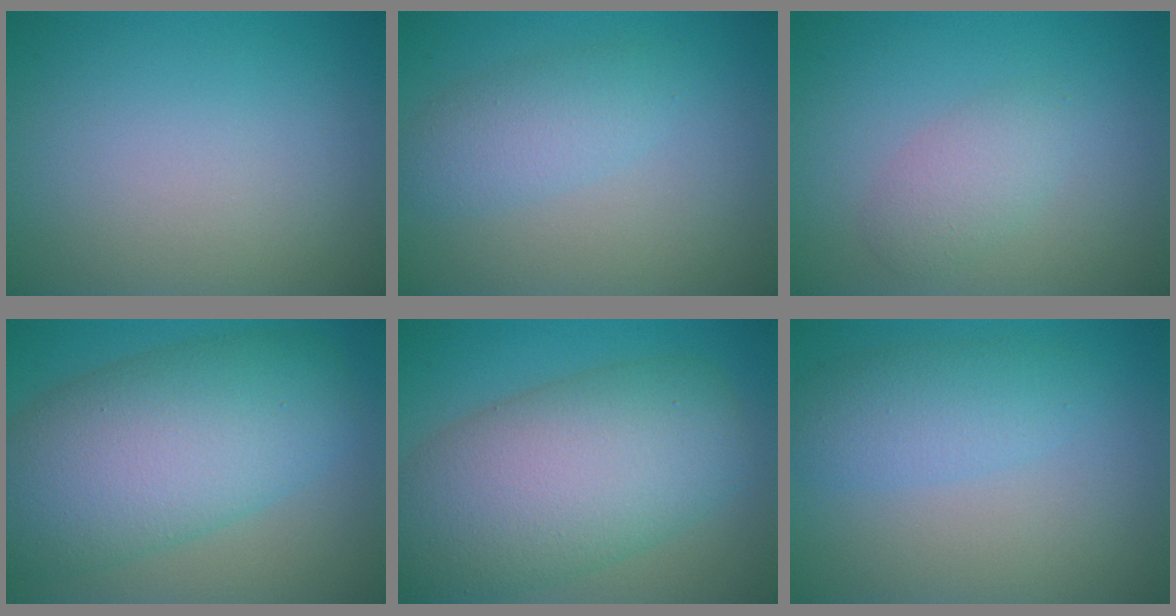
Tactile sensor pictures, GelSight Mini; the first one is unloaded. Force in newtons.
{"total": 2.9, "press": 2.8, "slide": 0.2}
{"total": 2.2, "press": 2.2, "slide": 0.0}
{"total": 11.1, "press": 11.1, "slide": 0.2}
{"total": 11.3, "press": 11.3, "slide": 0.9}
{"total": 3.2, "press": 3.2, "slide": 0.0}